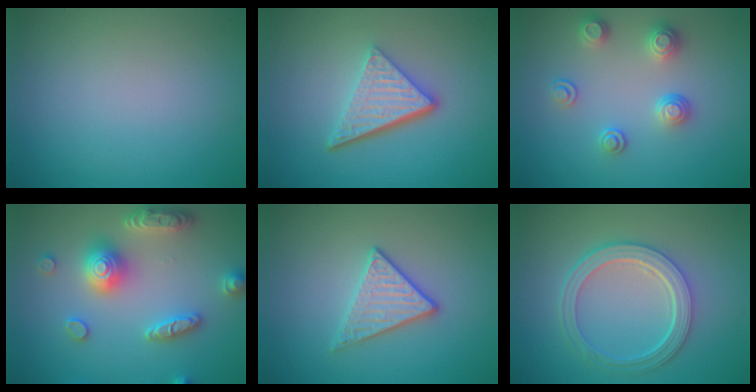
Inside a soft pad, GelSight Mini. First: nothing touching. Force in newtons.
{"total": 5.0, "press": 3.5, "slide": 3.6}
{"total": 2.6, "press": 2.6, "slide": 0.6}
{"total": 5.4, "press": 5.4, "slide": 1.0}
{"total": 2.8, "press": 2.7, "slide": 0.6}
{"total": 5.1, "press": 3.8, "slide": 3.4}